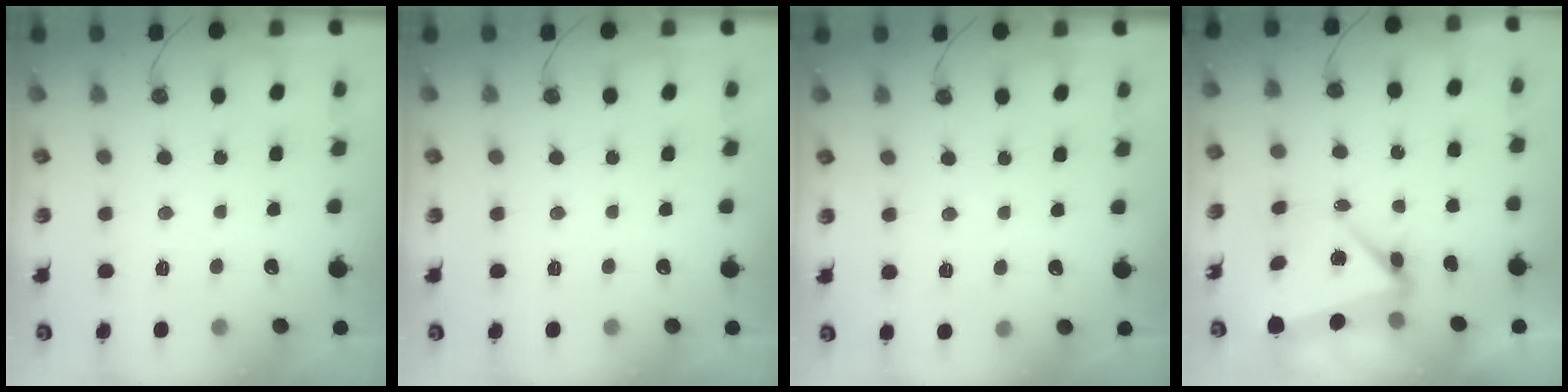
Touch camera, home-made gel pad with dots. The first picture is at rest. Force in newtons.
{"total": 0.0}
{"total": 1.5, "press": 1.4, "slide": 0.4}
{"total": 6.5, "press": 5.6, "slide": 3.3}